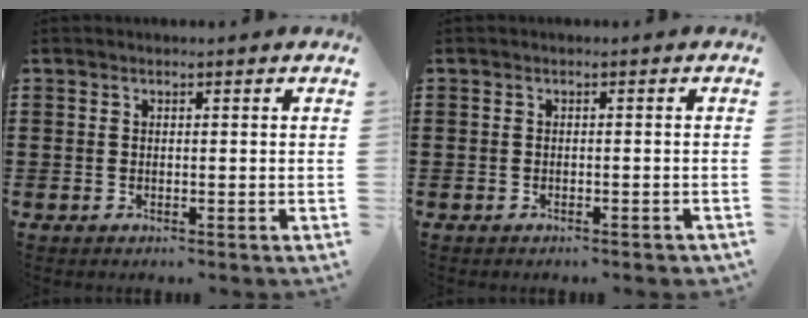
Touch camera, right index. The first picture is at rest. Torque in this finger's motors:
{"motor_torque": [0.24, 0.41, 0.11, 0.00]}